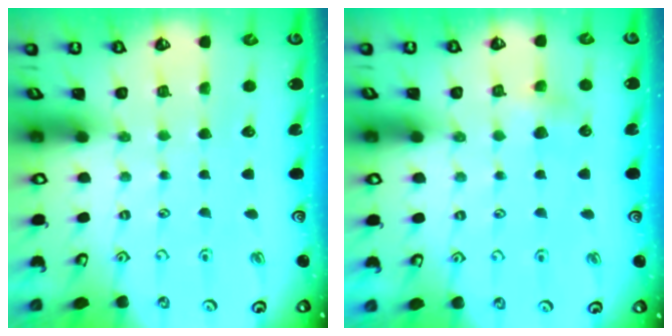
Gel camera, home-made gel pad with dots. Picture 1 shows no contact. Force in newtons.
{"total": 4.7, "press": 4.7, "slide": 0.7}